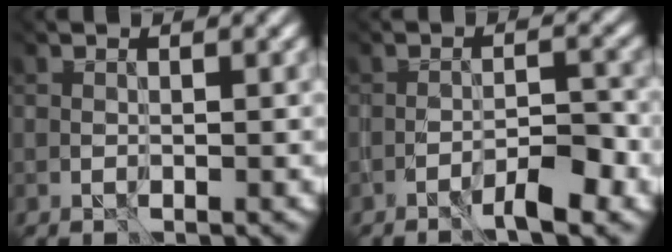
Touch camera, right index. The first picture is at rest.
{"total": 3.4, "force": [-3.0, -0.5, 1.5], "torque": [-0.036, 0.003, -0.036]}